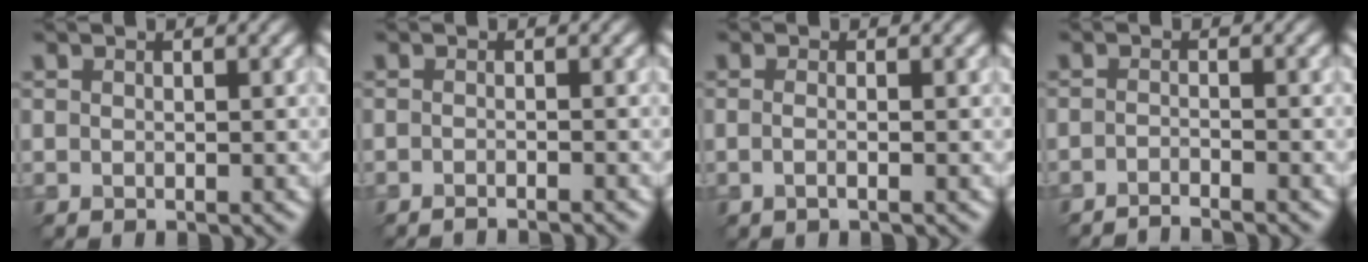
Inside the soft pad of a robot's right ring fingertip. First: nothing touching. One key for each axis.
{"total": 1.8, "fx": -1.5, "fy": 0.3, "fz": 1.0, "tx": 0.000, "ty": -0.001, "tz": -0.026}
{"total": 1.3, "fx": -0.2, "fy": 0.5, "fz": 1.1, "tx": -0.018, "ty": -0.007, "tz": -0.011}
{"total": 1.9, "fx": -1.7, "fy": 0.3, "fz": 0.9, "tx": -0.003, "ty": -0.003, "tz": -0.037}